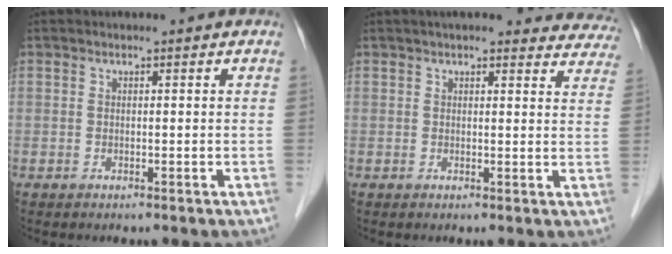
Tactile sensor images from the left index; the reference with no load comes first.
{"total": 15.8, "force": [14.5, 3.7, 5.0], "torque": [-0.029, 0.010, 0.149]}